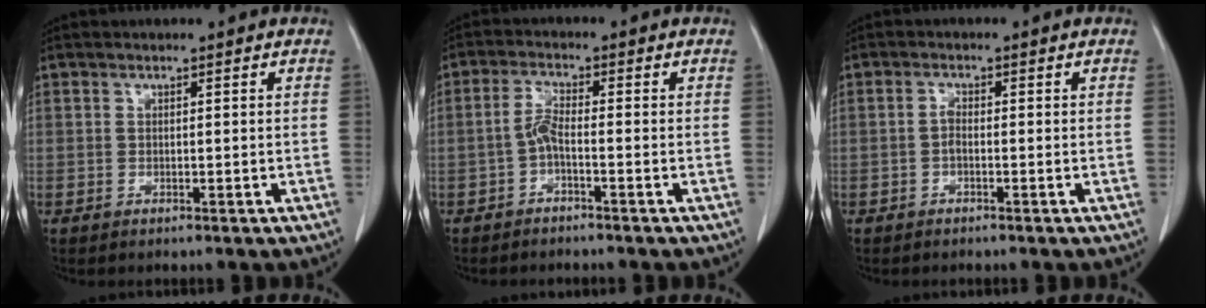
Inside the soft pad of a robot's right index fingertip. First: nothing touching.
{"total": 2.8, "force": [-1.2, 0.3, 2.5], "torque": [-0.055, 0.005, -0.025]}
{"total": 1.1, "force": [-0.3, 0.5, 1.0], "torque": [-0.017, 0.003, -0.007]}